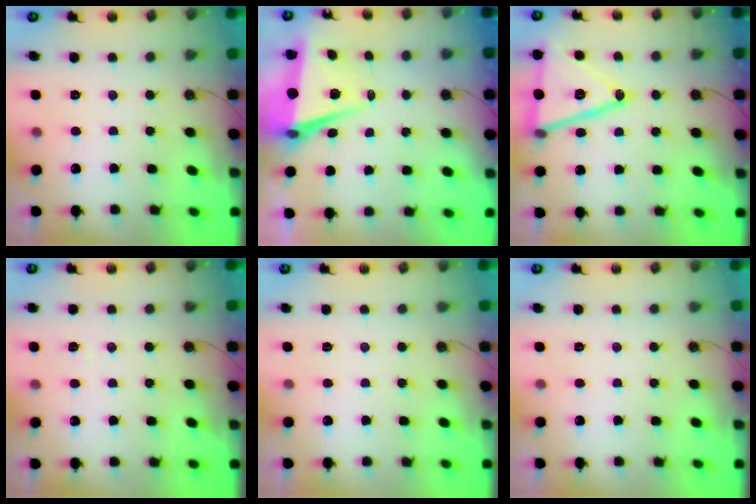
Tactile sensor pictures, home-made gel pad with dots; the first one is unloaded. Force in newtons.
{"total": 7.1, "press": 6.2, "slide": 3.5}
{"total": 19.0, "press": 18.6, "slide": 3.5}
{"total": 5.3, "press": 4.9, "slide": 2.0}
{"total": 0.0}
{"total": 0.0}